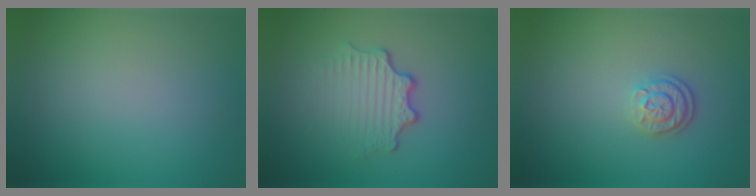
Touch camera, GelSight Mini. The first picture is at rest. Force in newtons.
{"total": 3.4, "press": 2.4, "slide": 2.5}
{"total": 2.2, "press": 1.8, "slide": 1.3}